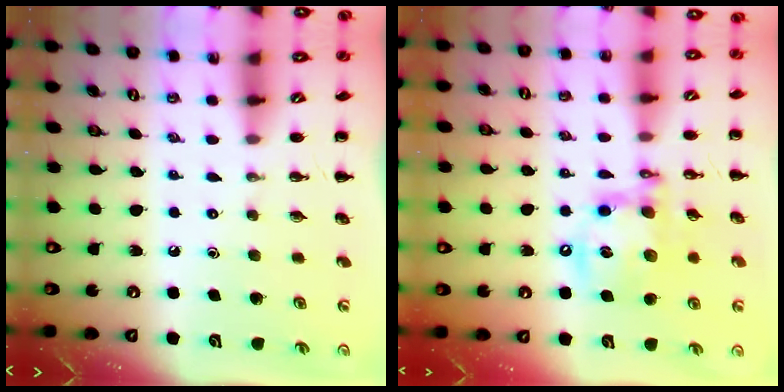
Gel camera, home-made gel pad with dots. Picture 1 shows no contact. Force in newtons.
{"total": 14.0, "press": 13.6, "slide": 3.2}